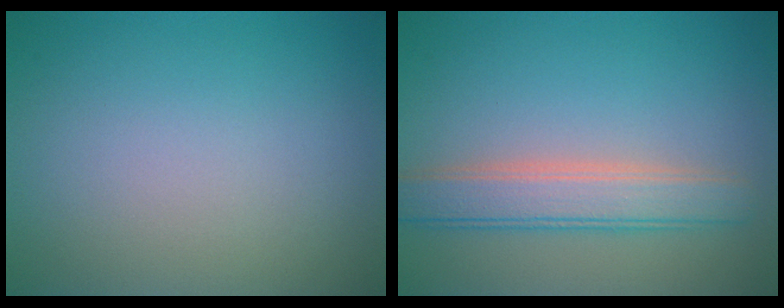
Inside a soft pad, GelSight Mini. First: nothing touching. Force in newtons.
{"total": 4.2, "press": 4.2, "slide": 0.3}